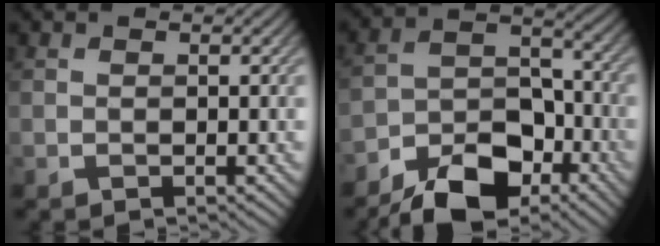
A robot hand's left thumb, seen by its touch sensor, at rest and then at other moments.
{"total": 13.6, "force": [-9.7, 6.6, 6.8], "torque": [-0.122, -0.018, -0.171]}